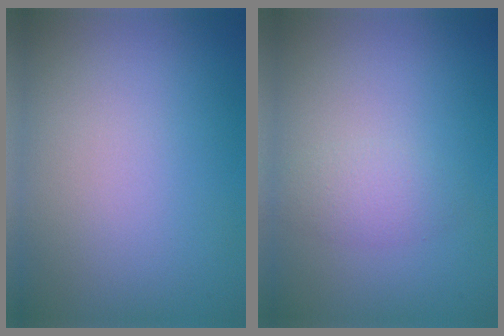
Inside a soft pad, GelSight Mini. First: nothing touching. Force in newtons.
{"total": 1.9, "press": 1.9, "slide": 0.1}